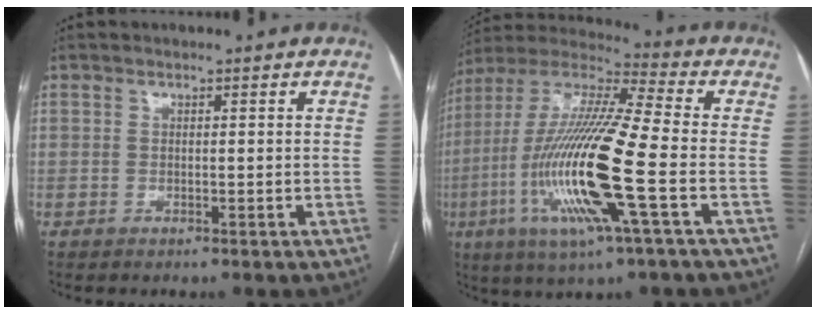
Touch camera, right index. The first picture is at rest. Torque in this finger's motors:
{"motor_torque": [2.14, 0.00, 1.05, 0.21]}